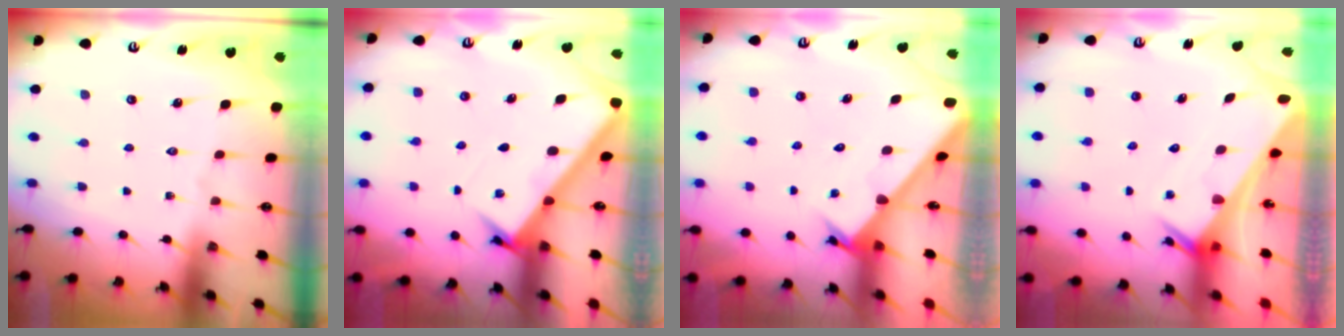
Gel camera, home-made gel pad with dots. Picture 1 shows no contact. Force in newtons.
{"total": 2.8, "press": 2.7, "slide": 0.3}
{"total": 2.4, "press": 2.4, "slide": 0.1}
{"total": 2.5, "press": 2.5, "slide": 0.1}